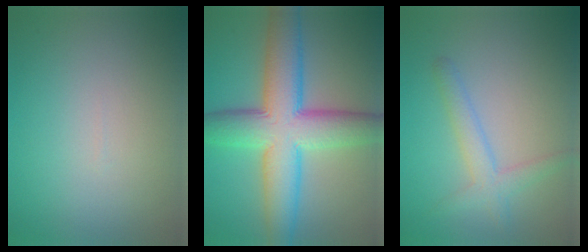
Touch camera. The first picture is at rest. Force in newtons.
{"total": 10.2, "press": 10.2, "slide": 0.3}
{"total": 2.0, "press": 2.0, "slide": 0.1}